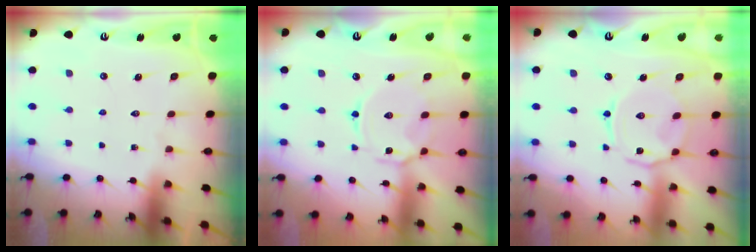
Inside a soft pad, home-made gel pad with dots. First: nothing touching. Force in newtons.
{"total": 6.9, "press": 6.9, "slide": 0.6}
{"total": 6.7, "press": 6.7, "slide": 0.7}